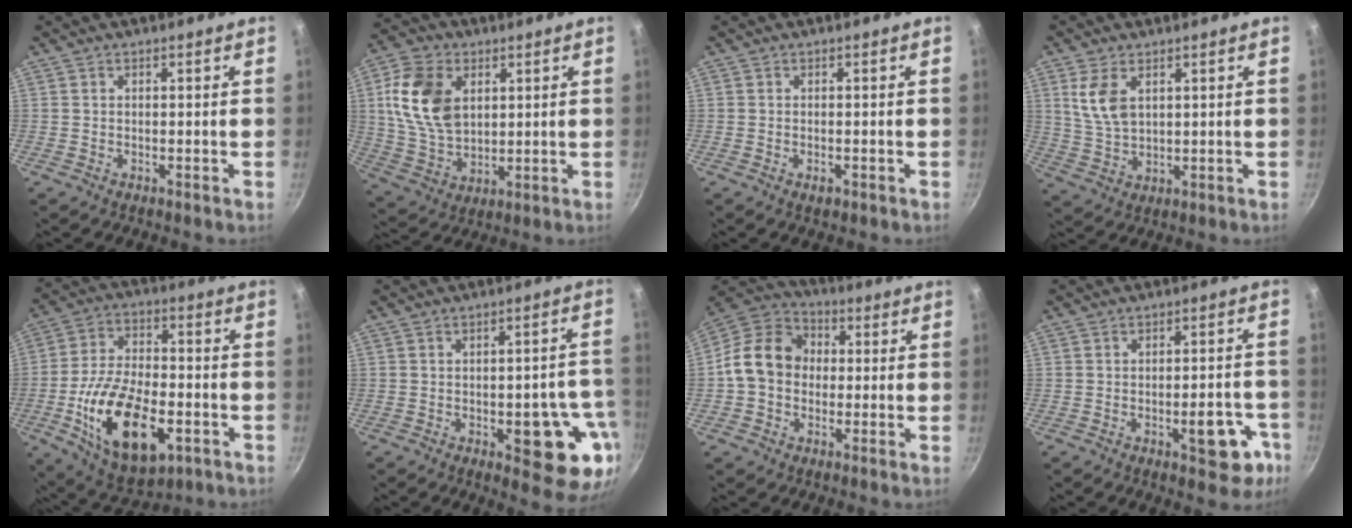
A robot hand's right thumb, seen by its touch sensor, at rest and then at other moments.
{"total": 14.1, "force": [4.4, 9.3, 9.7], "torque": [-0.167, -0.020, 0.096]}
{"total": 1.3, "force": [-0.6, 0.7, 1.0], "torque": [-0.018, 0.000, -0.010]}
{"total": 7.2, "force": [2.8, 4.2, 5.2], "torque": [-0.097, -0.019, 0.060]}
{"total": 20.5, "force": [-6.3, 10.8, 16.3], "torque": [-0.284, 0.021, -0.100]}
{"total": 13.6, "force": [-4.3, 5.4, 11.8], "torque": [-0.090, 0.022, -0.053]}
{"total": 12.7, "force": [-0.1, 10.5, 7.2], "torque": [-0.089, 0.032, -0.025]}
{"total": 9.4, "force": [-4.0, 4.1, 7.4], "torque": [-0.058, 0.029, -0.045]}